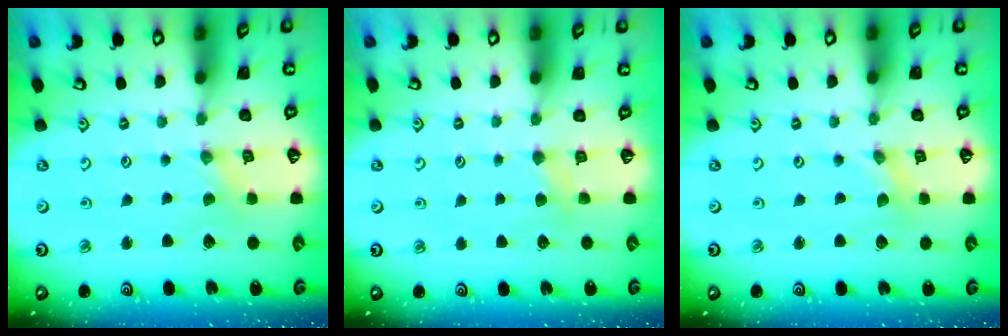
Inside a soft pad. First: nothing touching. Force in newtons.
{"total": 3.1, "press": 3.1, "slide": 0.5}
{"total": 0.0}